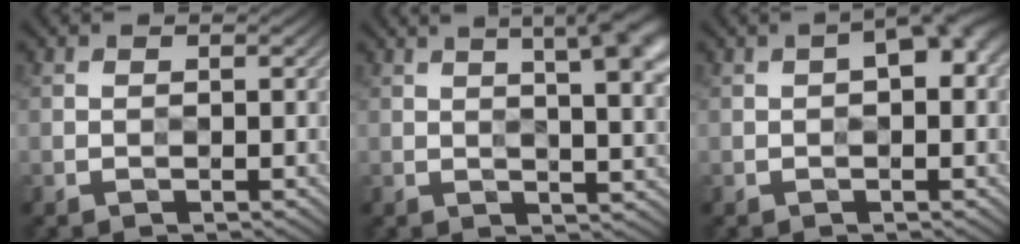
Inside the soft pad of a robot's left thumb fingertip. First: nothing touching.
{"total": 11.2, "force": [5.0, 3.6, 9.3], "torque": [-0.097, 0.035, 0.051]}
{"total": 3.7, "force": [0.6, 1.7, 3.2], "torque": [-0.040, 0.008, 0.007]}